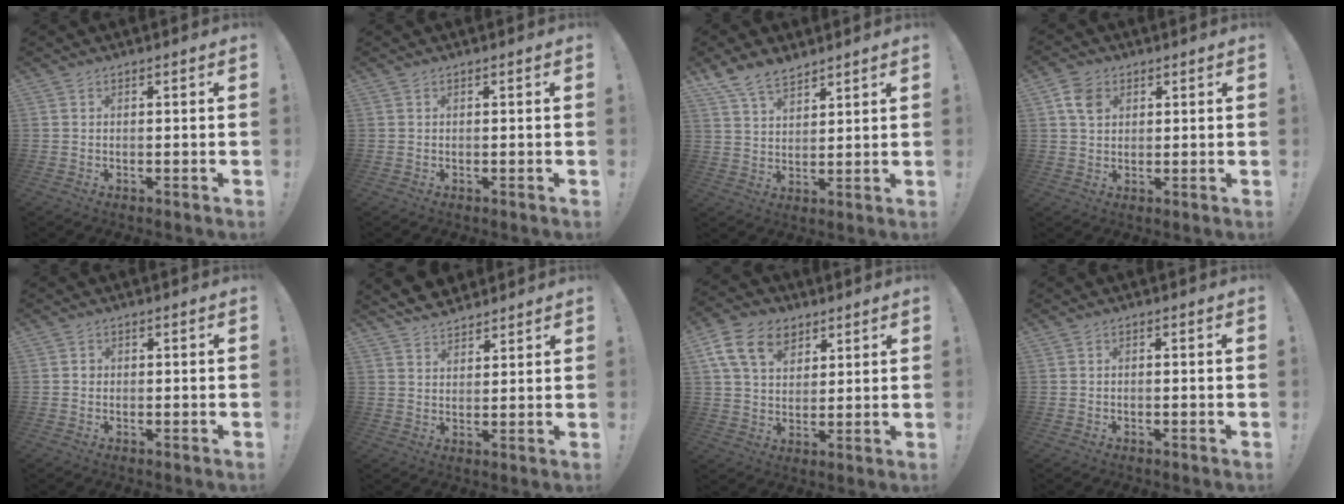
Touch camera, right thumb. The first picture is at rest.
{"total": 0.0}
{"total": 8.3, "force": [6.6, 3.8, 3.2], "torque": [-0.072, -0.032, 0.130]}
{"total": 6.1, "force": [2.5, 4.7, 3.1], "torque": [-0.048, 0.003, 0.049]}
{"total": 1.0, "force": [-0.2, 0.9, 0.3], "torque": [-0.001, 0.001, -0.004]}
{"total": 6.5, "force": [5.9, 2.4, 1.1], "torque": [-0.024, -0.032, 0.112]}
{"total": 13.9, "force": [6.7, 9.6, 7.4], "torque": [-0.122, -0.021, 0.133]}
{"total": 0.6, "force": [-0.4, -0.1, 0.4], "torque": [-0.008, 0.000, -0.007]}